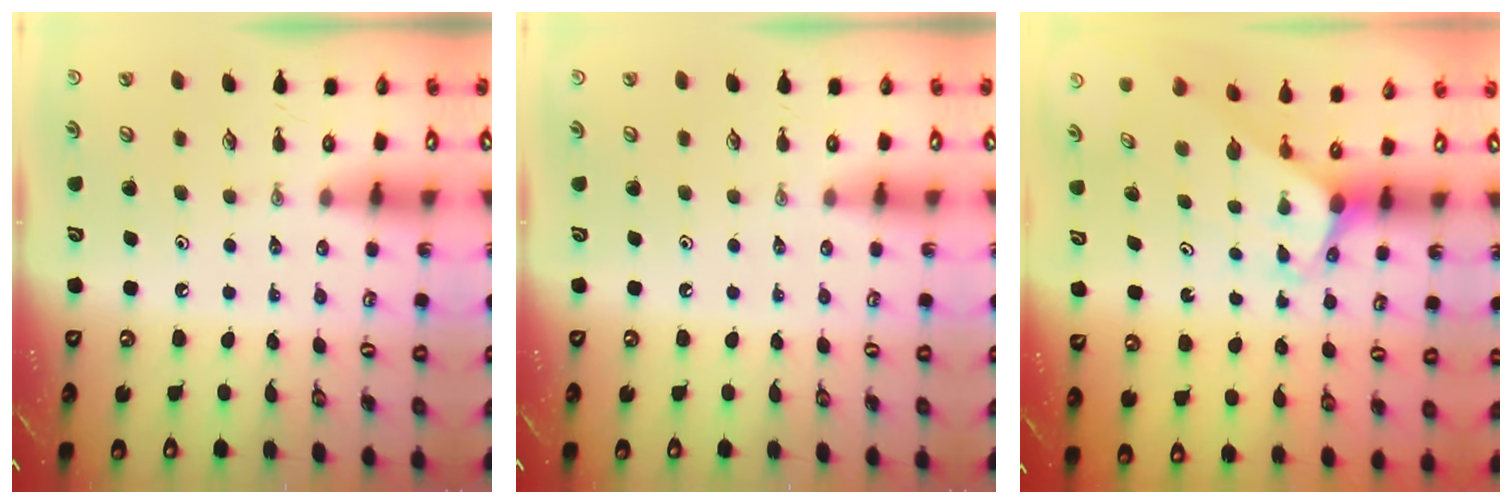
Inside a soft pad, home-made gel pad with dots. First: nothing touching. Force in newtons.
{"total": 0.0}
{"total": 3.0, "press": 3.0, "slide": 0.1}